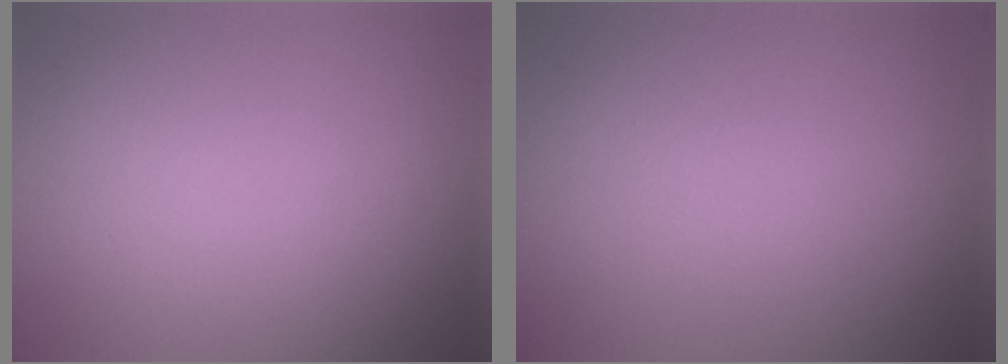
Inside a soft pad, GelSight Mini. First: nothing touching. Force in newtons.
{"total": 0.0}